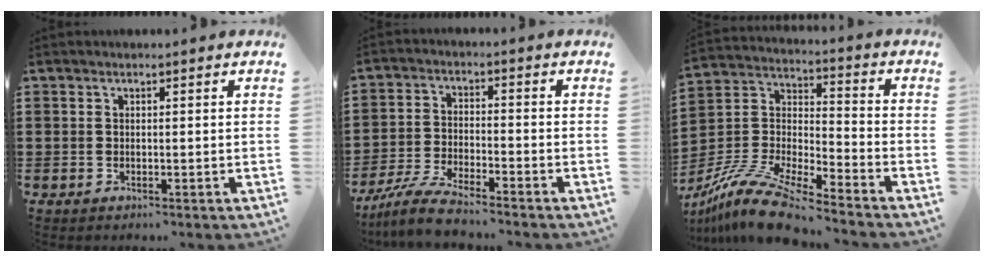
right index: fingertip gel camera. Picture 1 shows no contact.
{"total": 5.6, "force": [-5.2, 0.0, 2.1], "torque": [-0.054, -0.011, -0.104]}
{"total": 11.6, "force": [-10.4, 1.4, 5.0], "torque": [-0.117, 0.019, -0.212]}